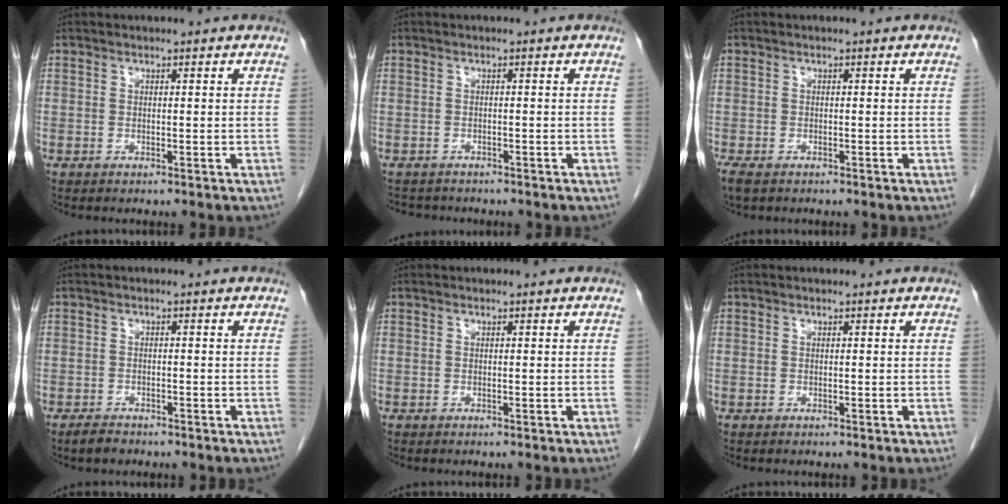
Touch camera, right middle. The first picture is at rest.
{"total": 3.6, "force": [-3.2, 1.5, 0.6], "torque": [-0.009, -0.004, -0.045]}
{"total": 3.0, "force": [-2.1, 1.4, 1.7], "torque": [-0.041, -0.010, -0.032]}
{"total": 2.0, "force": [-1.7, 0.8, 0.7], "torque": [-0.020, -0.001, -0.025]}
{"total": 0.0}
{"total": 0.0}